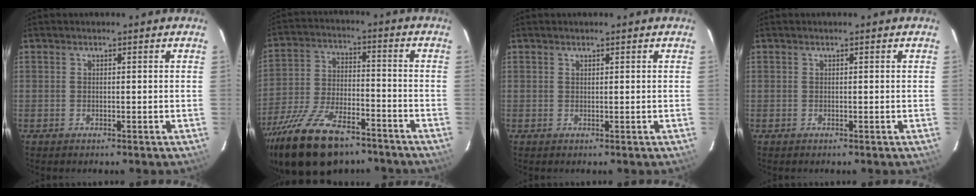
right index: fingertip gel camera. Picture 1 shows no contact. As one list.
[{"total": 19.1, "force": [-13.8, 8.0, 10.5], "torque": [-0.221, -0.026, -0.234]}, {"total": 0.0}, {"total": 0.0}]